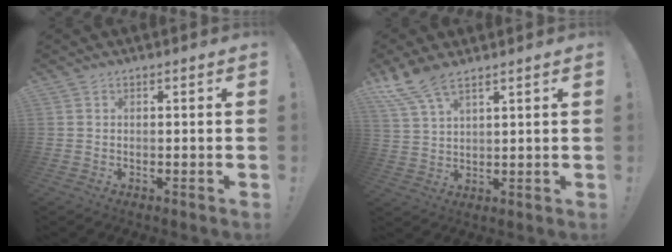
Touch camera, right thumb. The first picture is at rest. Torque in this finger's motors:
{"motor_torque": [0.10, 0.10, 0.05, 0.05, 0.04]}